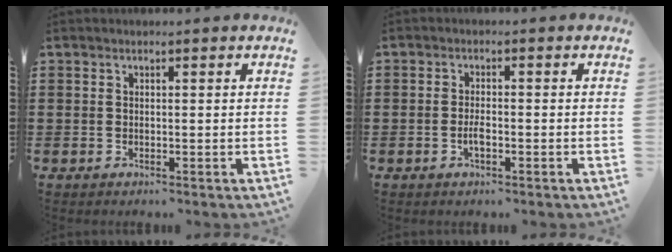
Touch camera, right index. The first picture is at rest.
{"total": 2.3, "force": [-0.8, 0.7, 2.0], "torque": [-0.046, -0.002, -0.017]}